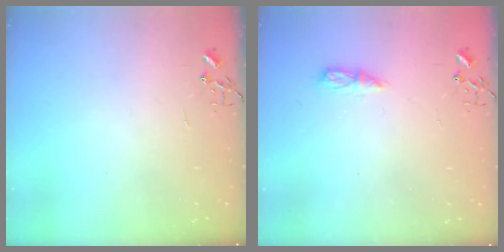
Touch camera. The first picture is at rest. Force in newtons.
{"total": 5.6, "press": 5.5, "slide": 0.7}